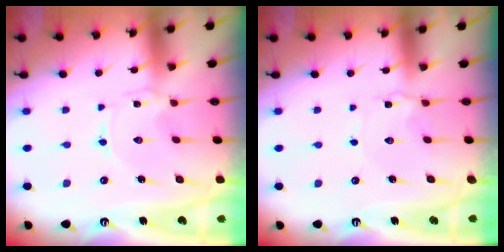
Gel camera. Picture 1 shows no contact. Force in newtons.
{"total": 1.6, "press": 1.5, "slide": 0.2}